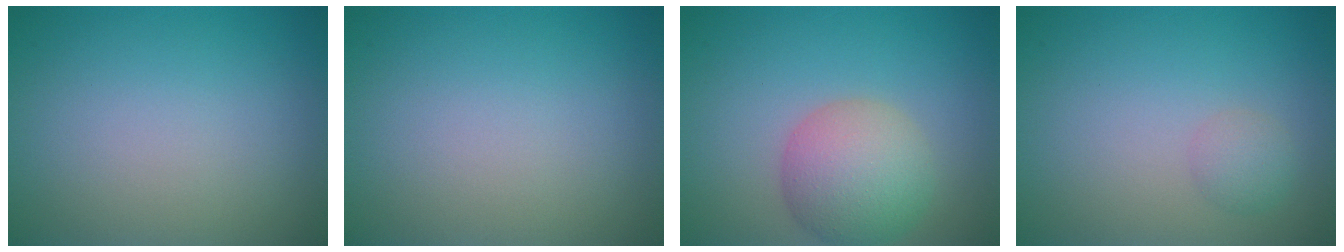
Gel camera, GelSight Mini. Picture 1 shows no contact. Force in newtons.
{"total": 0.0}
{"total": 5.4, "press": 5.4, "slide": 0.4}
{"total": 1.4, "press": 1.4, "slide": 0.1}